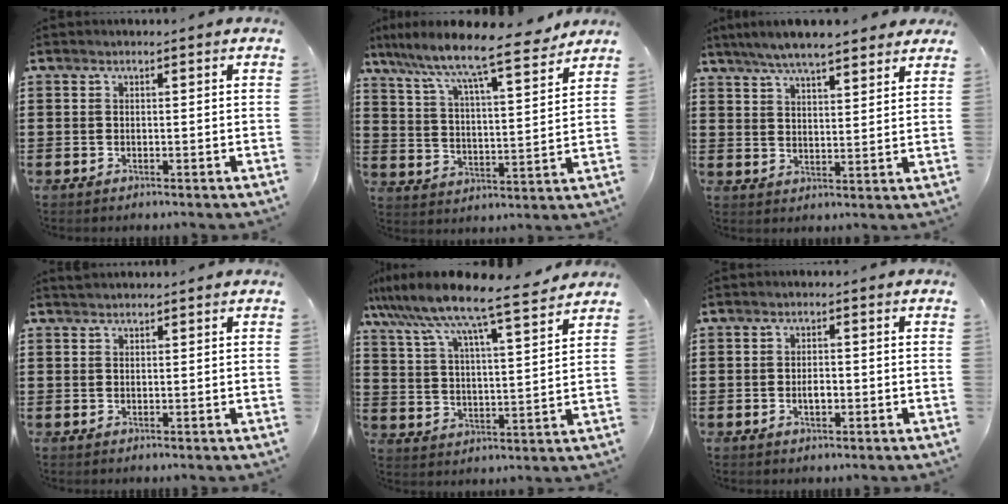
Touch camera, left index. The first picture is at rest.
{"total": 8.4, "force": [7.5, 0.0, 3.7], "torque": [-0.104, -0.054, 0.122]}
{"total": 6.0, "force": [5.5, 0.7, 2.3], "torque": [-0.063, -0.016, 0.099]}
{"total": 0.8, "force": [0.8, 0.1, 0.1], "torque": [-0.003, 0.000, 0.015]}
{"total": 8.2, "force": [7.4, -0.5, 3.6], "torque": [-0.100, -0.050, 0.118]}
{"total": 2.1, "force": [-0.5, 1.0, 1.9], "torque": [-0.037, 0.002, -0.009]}